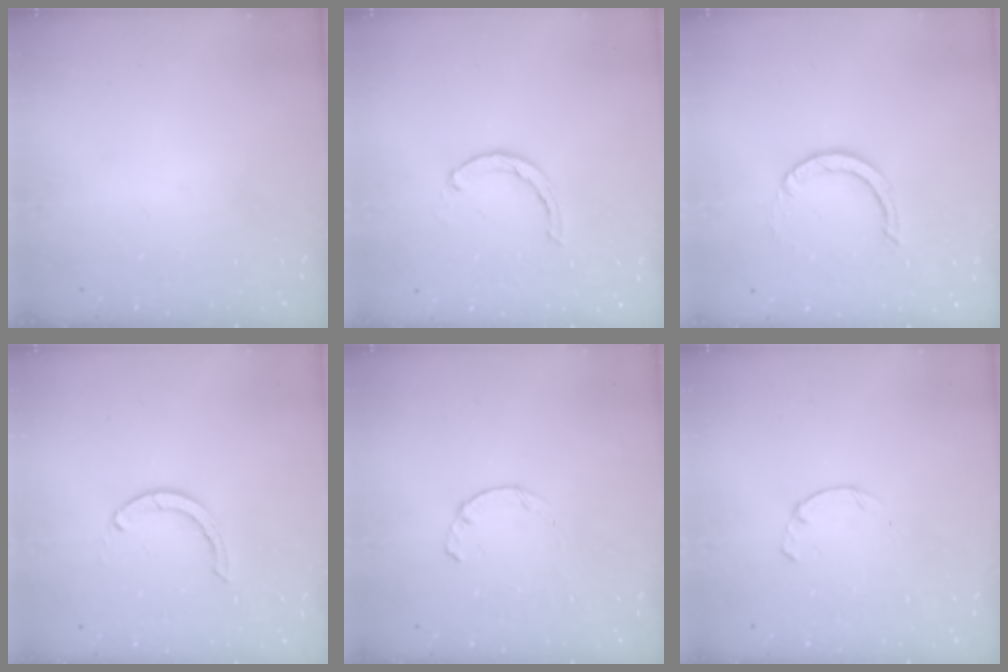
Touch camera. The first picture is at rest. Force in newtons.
{"total": 2.4, "press": 2.4, "slide": 0.4}
{"total": 3.8, "press": 3.8, "slide": 0.4}
{"total": 2.9, "press": 2.9, "slide": 0.1}
{"total": 1.9, "press": 1.9, "slide": 0.3}
{"total": 1.7, "press": 1.6, "slide": 0.4}